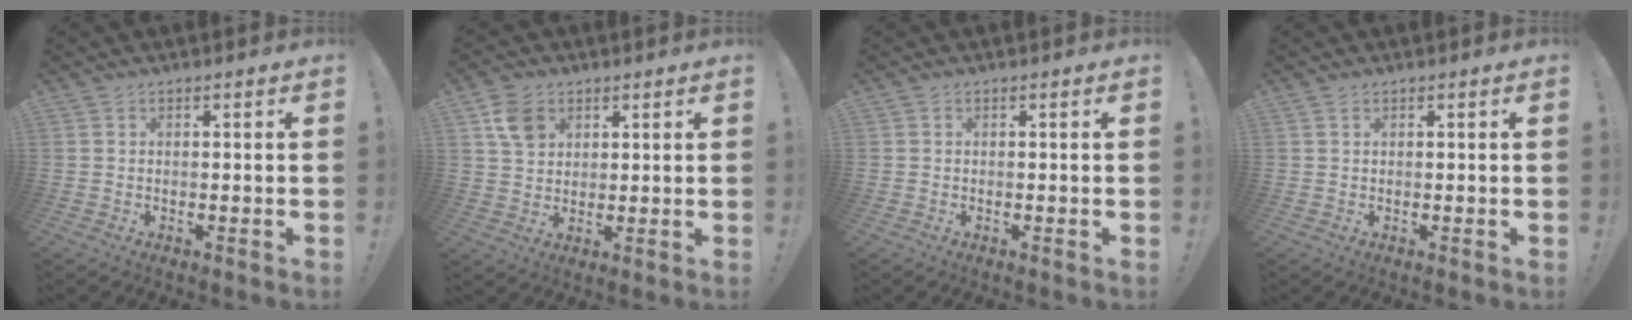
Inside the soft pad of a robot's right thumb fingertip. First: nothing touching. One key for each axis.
{"total": 7.3, "fx": 3.6, "fy": 5.6, "fz": 3.2, "tx": -0.048, "ty": -0.006, "tz": 0.071}
{"total": 0.0}
{"total": 0.7, "fx": 0.5, "fy": 0.3, "fz": 0.4, "tx": -0.015, "ty": 0.003, "tz": 0.011}